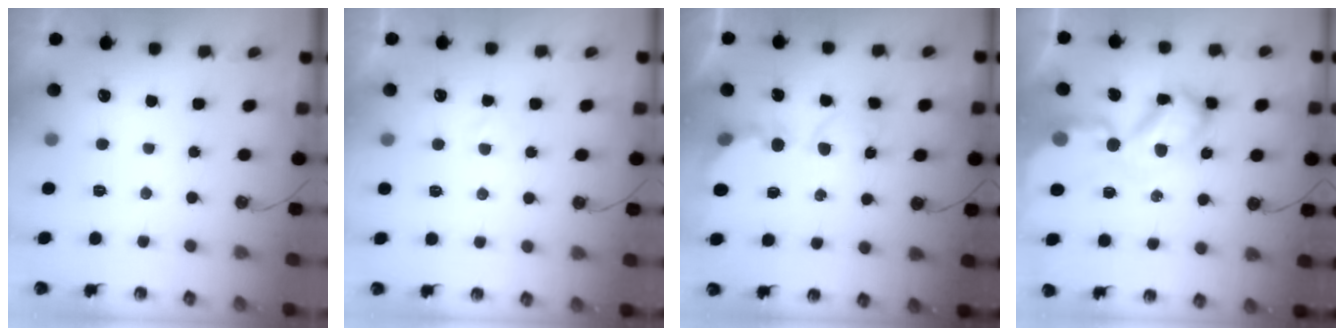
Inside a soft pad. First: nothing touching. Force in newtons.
{"total": 2.9, "press": 2.9, "slide": 0.4}
{"total": 6.2, "press": 6.2, "slide": 0.6}
{"total": 17.2, "press": 17.1, "slide": 1.8}